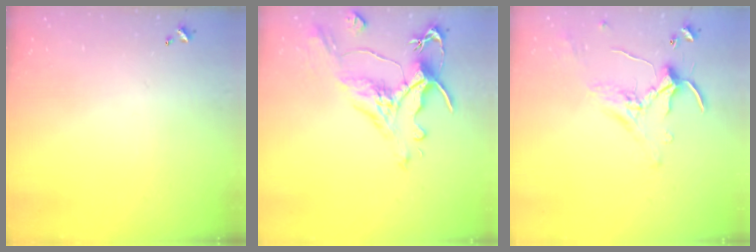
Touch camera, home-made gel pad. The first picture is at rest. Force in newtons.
{"total": 1.6, "press": 0.3, "slide": 1.5}
{"total": 1.0, "press": 0.5, "slide": 0.8}